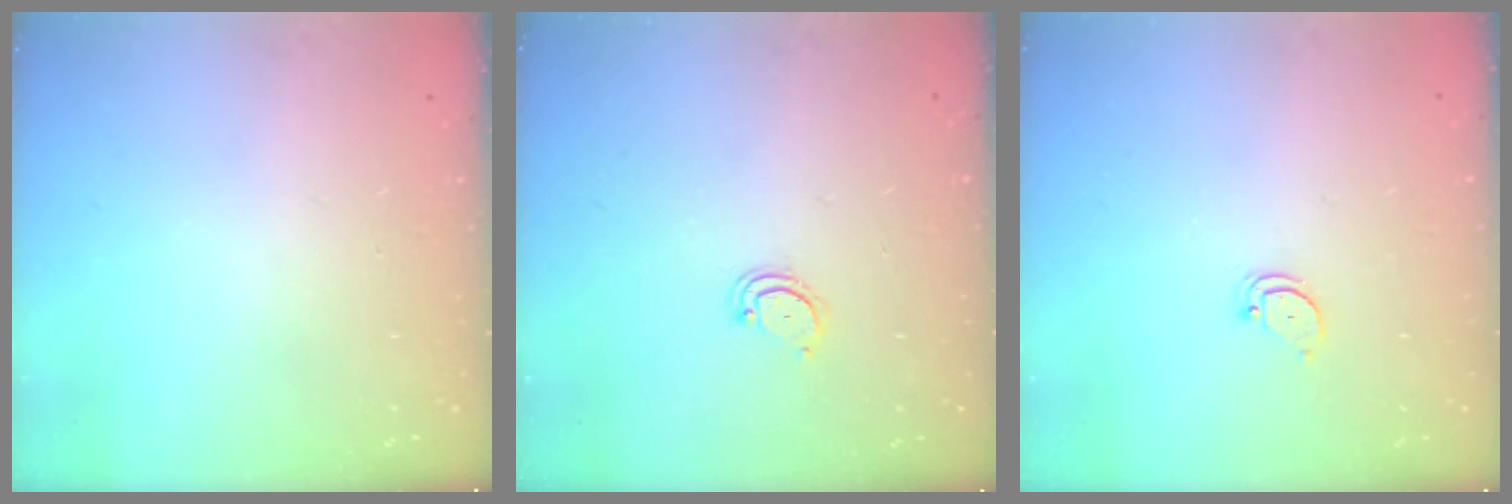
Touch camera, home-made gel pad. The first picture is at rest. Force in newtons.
{"total": 2.3, "press": 2.3, "slide": 0.2}
{"total": 2.6, "press": 2.6, "slide": 0.0}